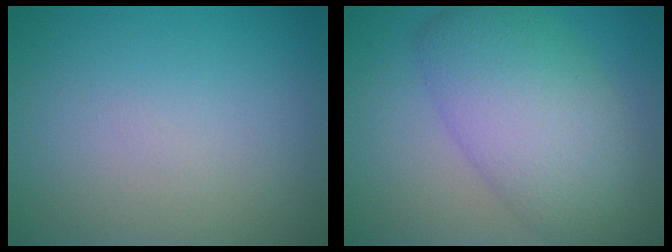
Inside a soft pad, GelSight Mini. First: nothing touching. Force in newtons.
{"total": 8.8, "press": 8.8, "slide": 0.5}